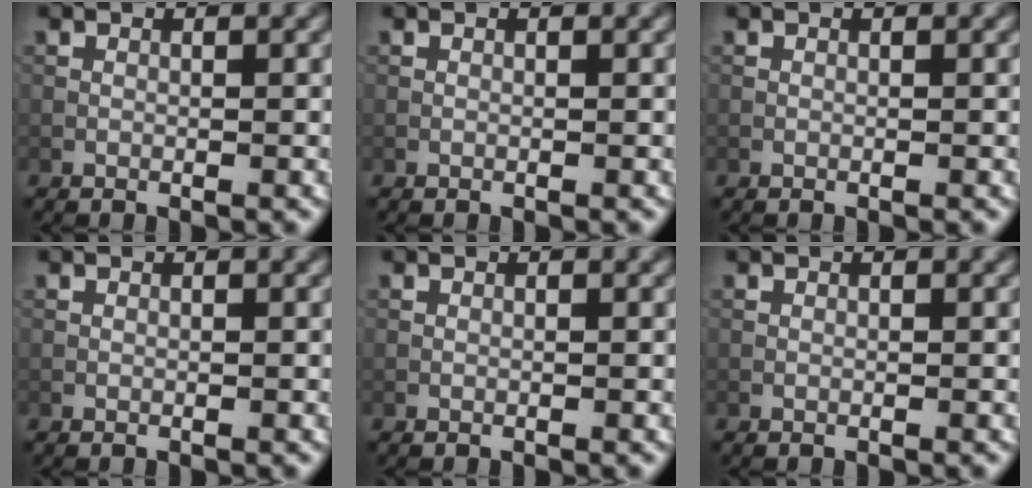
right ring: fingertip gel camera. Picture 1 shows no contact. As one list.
[{"total": 0.0}, {"total": 0.0}, {"total": 0.0}, {"total": 0.0}, {"total": 0.0}]